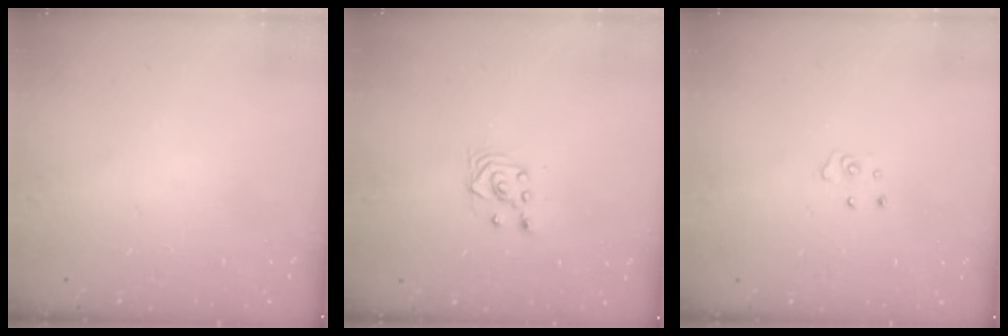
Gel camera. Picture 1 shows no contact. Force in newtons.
{"total": 3.6, "press": 3.2, "slide": 1.6}
{"total": 3.8, "press": 3.8, "slide": 0.3}